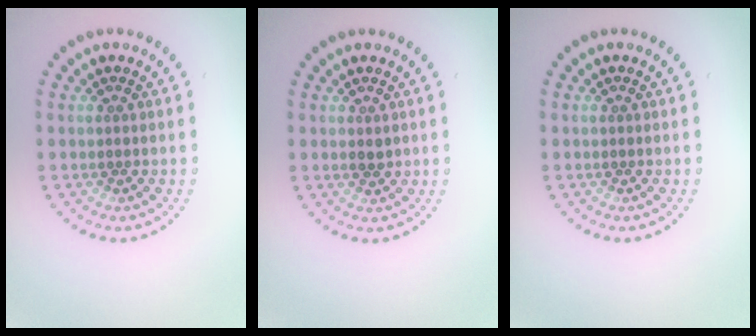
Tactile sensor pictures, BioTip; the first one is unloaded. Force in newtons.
{"total": 0.9, "press": 0.9, "slide": 0.2}
{"total": 0.0}